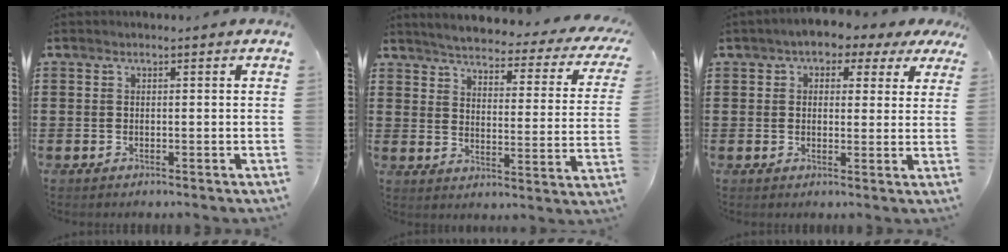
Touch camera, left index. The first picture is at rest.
{"total": 3.9, "force": [3.6, 0.0, 1.5], "torque": [-0.050, -0.033, 0.054]}
{"total": 3.0, "force": [1.8, 1.9, 1.4], "torque": [-0.041, 0.003, 0.025]}